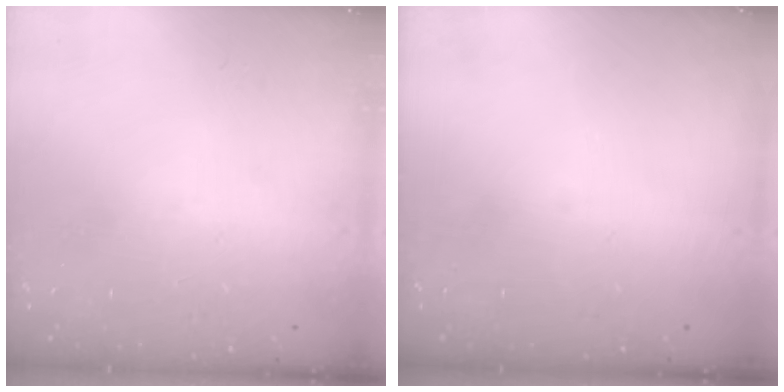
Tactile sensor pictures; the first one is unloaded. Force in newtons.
{"total": 0.0}